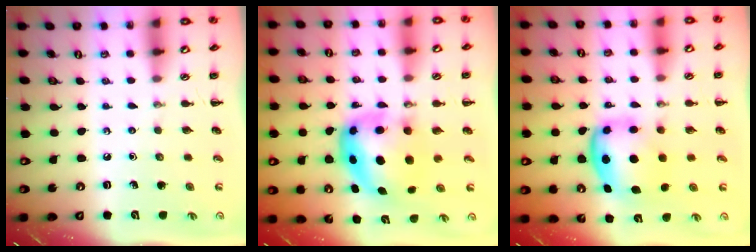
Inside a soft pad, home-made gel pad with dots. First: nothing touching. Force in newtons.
{"total": 7.9, "press": 7.7, "slide": 1.8}
{"total": 6.6, "press": 6.5, "slide": 1.1}